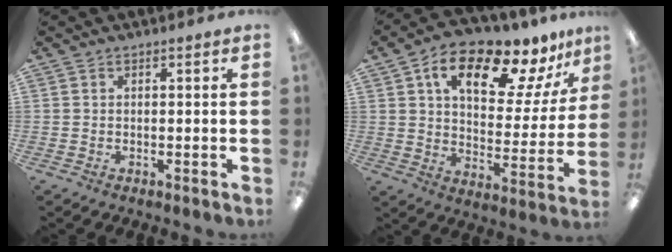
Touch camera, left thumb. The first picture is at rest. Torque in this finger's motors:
{"motor_torque": [1.01, 1.06, 1.38, -1.39, 0.11]}